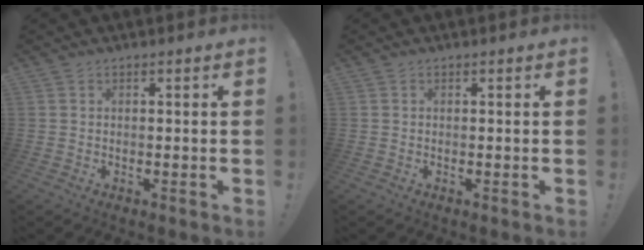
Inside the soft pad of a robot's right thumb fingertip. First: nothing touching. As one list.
[{"total": 0.0}]